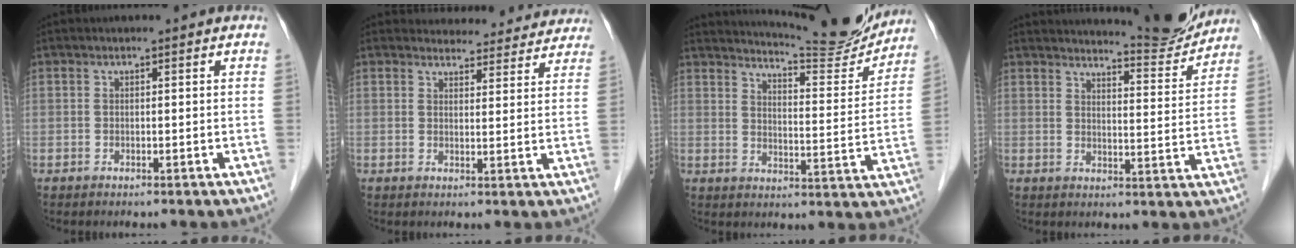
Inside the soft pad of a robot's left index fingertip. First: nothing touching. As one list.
[{"total": 13.3, "force": [12.6, 3.7, 1.5], "torque": [0.017, -0.006, 0.126]}, {"total": 15.5, "force": [14.8, 0.4, 4.3], "torque": [-0.068, -0.052, 0.189]}, {"total": 10.1, "force": [10.0, 0.0, 1.7], "torque": [-0.023, -0.031, 0.124]}]